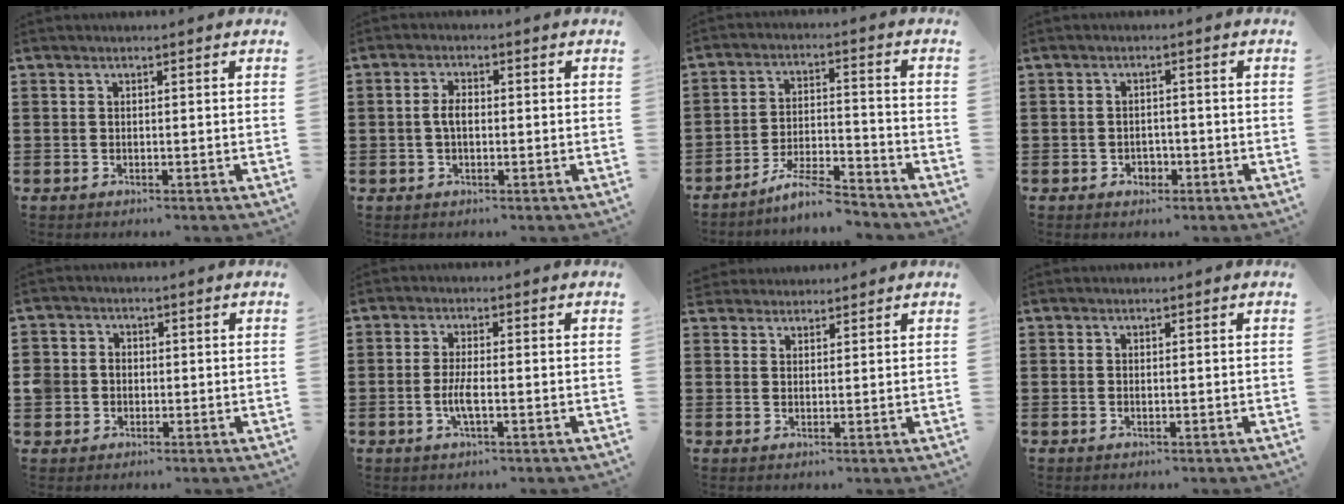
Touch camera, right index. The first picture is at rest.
{"total": 2.8, "force": [-0.2, 1.4, 2.4], "torque": [-0.054, 0.000, -0.006]}
{"total": 6.7, "force": [-6.1, 0.5, 2.9], "torque": [-0.060, 0.001, -0.116]}
{"total": 1.9, "force": [-0.8, 1.5, 0.7], "torque": [-0.017, 0.002, -0.020]}
{"total": 3.1, "force": [-0.3, 3.0, 0.8], "torque": [-0.034, 0.007, -0.012]}
{"total": 3.4, "force": [-1.0, 0.7, 3.2], "torque": [-0.070, -0.004, -0.022]}
{"total": 2.1, "force": [1.9, 0.6, -0.4], "torque": [0.002, 0.006, 0.040]}
{"total": 0.0}